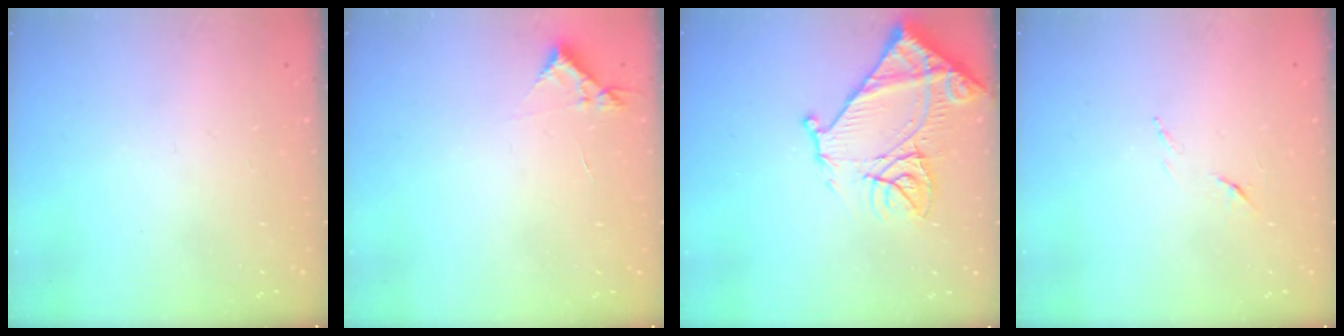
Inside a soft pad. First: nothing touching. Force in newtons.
{"total": 4.1, "press": 4.1, "slide": 0.5}
{"total": 17.7, "press": 17.6, "slide": 1.9}
{"total": 6.8, "press": 6.8, "slide": 0.8}